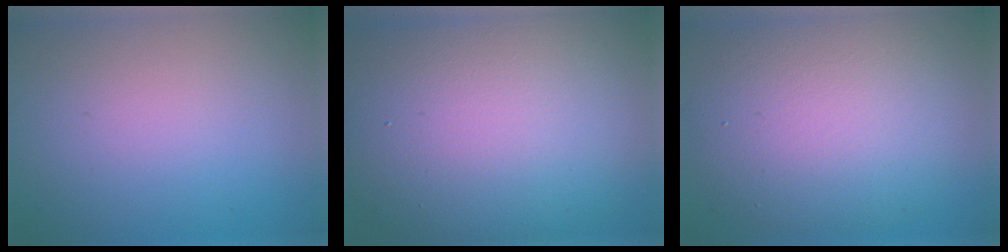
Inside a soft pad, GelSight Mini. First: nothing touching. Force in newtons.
{"total": 14.9, "press": 14.9, "slide": 0.8}
{"total": 9.6, "press": 9.6, "slide": 0.6}